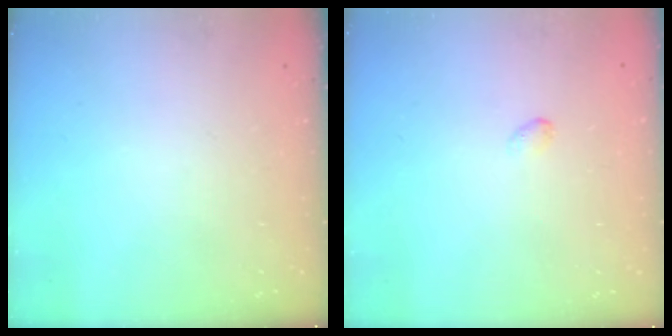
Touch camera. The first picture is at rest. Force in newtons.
{"total": 2.6, "press": 2.5, "slide": 0.5}